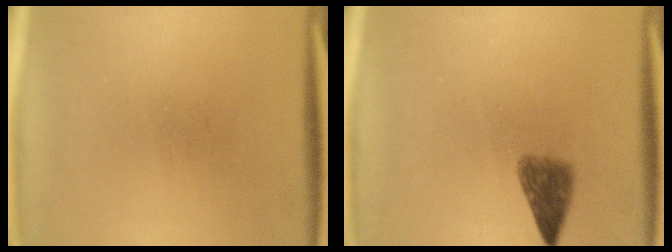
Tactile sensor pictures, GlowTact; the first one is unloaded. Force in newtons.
{"total": 3.5}